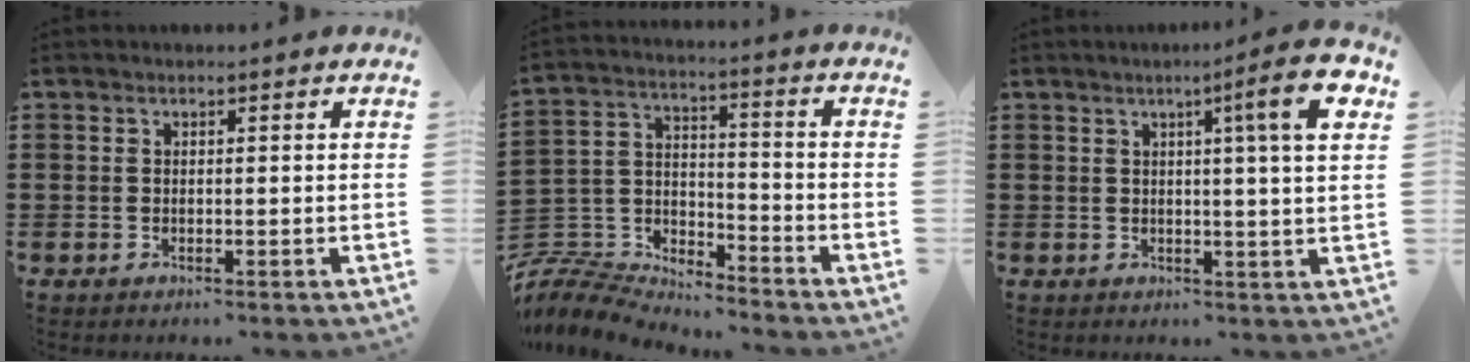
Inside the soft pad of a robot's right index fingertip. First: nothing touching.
{"total": 7.8, "force": [-7.6, 1.6, 0.7], "torque": [-0.036, 0.000, -0.159]}
{"total": 8.7, "force": [3.2, -0.1, 8.1], "torque": [-0.126, -0.011, 0.042]}